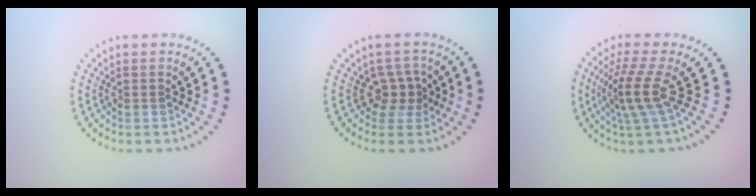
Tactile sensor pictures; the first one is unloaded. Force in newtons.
{"total": 2.2, "press": 1.7, "slide": 1.4}
{"total": 3.9, "press": 2.8, "slide": 2.6}